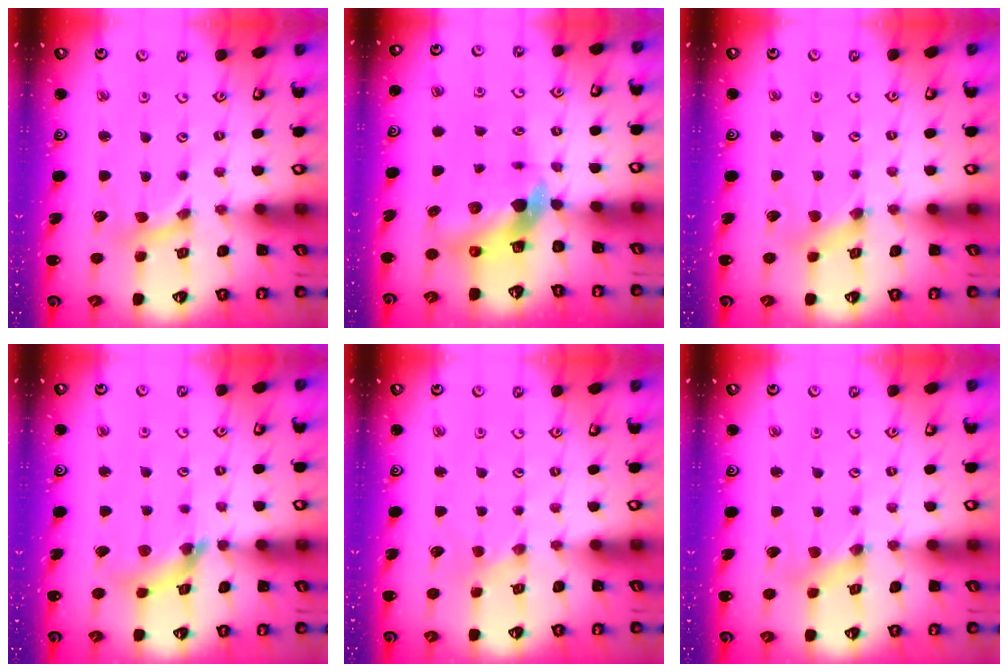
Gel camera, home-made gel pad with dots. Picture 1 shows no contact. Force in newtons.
{"total": 7.4, "press": 7.3, "slide": 1.1}
{"total": 2.4, "press": 2.3, "slide": 0.4}
{"total": 9.8, "press": 9.8, "slide": 1.0}
{"total": 0.0}
{"total": 2.1, "press": 2.1, "slide": 0.3}